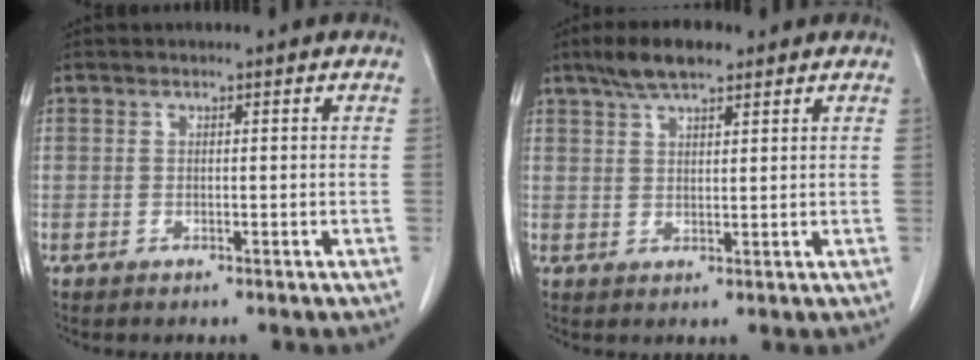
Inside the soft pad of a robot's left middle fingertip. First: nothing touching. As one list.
[{"total": 5.9, "force": [4.2, 1.6, 3.8], "torque": [-0.077, 0.015, 0.077]}]